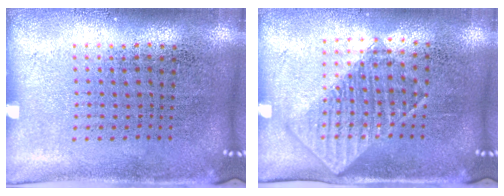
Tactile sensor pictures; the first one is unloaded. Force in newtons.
{"total": 1.4, "press": 1.3, "slide": 0.6}